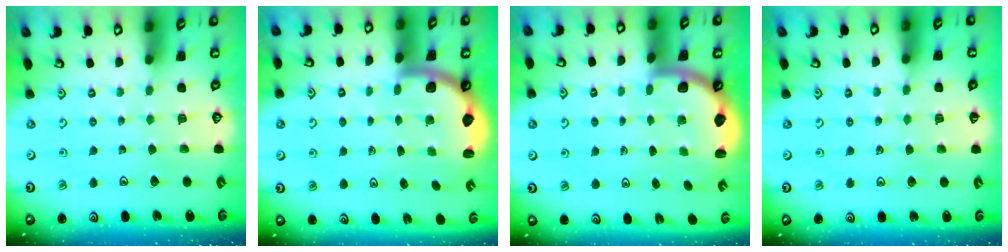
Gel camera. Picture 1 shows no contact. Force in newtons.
{"total": 2.0, "press": 1.9, "slide": 0.5}
{"total": 2.0, "press": 1.9, "slide": 0.5}
{"total": 2.1, "press": 2.0, "slide": 0.5}